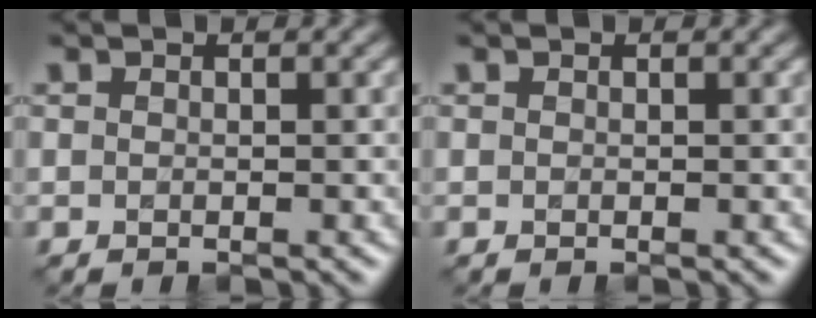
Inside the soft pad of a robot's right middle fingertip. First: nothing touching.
{"total": 0.0}